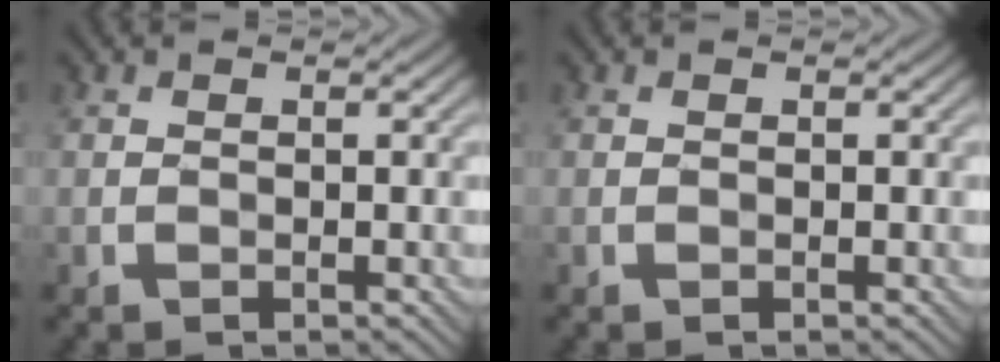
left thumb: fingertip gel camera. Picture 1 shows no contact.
{"total": 0.0}